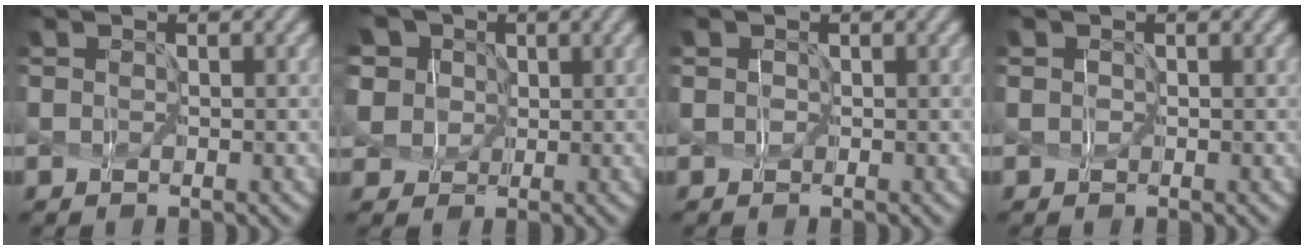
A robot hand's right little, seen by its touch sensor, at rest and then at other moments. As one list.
[{"total": 9.3, "force": [4.2, 7.2, 4.0], "torque": [-0.099, 0.033, 0.057]}, {"total": 1.2, "force": [0.5, 1.0, 0.5], "torque": [0.003, 0.011, -0.008]}, {"total": 0.9, "force": [0.4, 0.7, 0.4], "torque": [0.004, 0.007, -0.010]}]